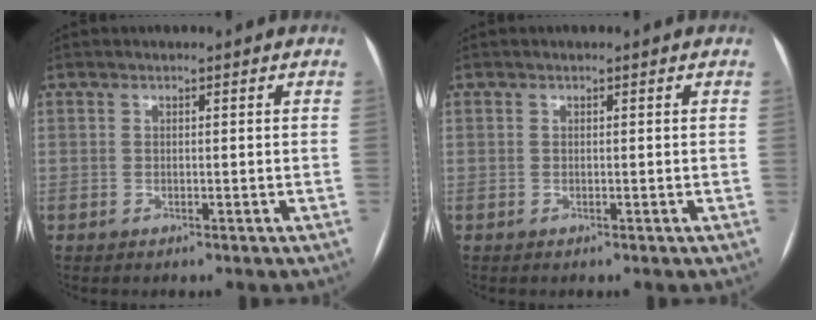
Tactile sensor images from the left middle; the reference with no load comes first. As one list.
[{"total": 0.0}]